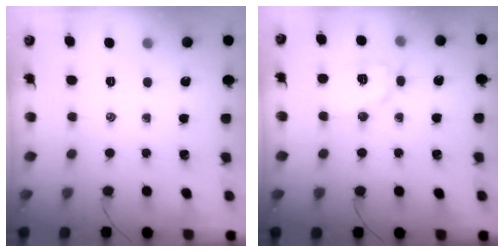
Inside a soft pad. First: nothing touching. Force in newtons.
{"total": 9.8, "press": 9.8, "slide": 0.6}